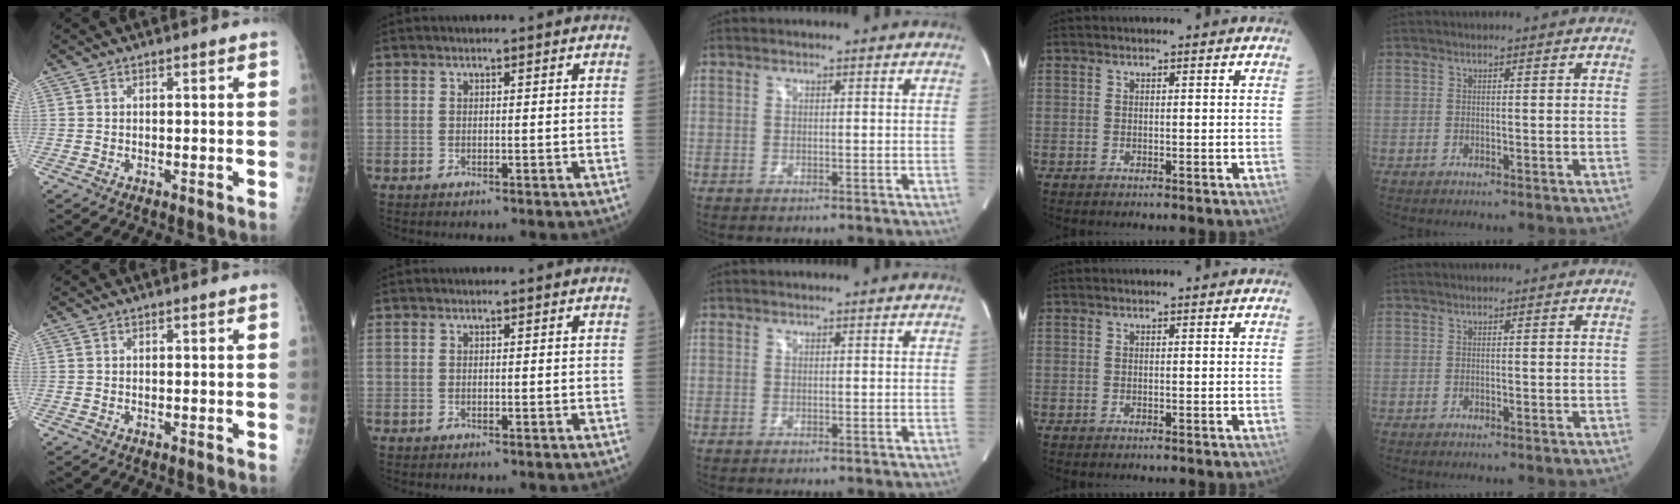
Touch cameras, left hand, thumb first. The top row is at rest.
{}